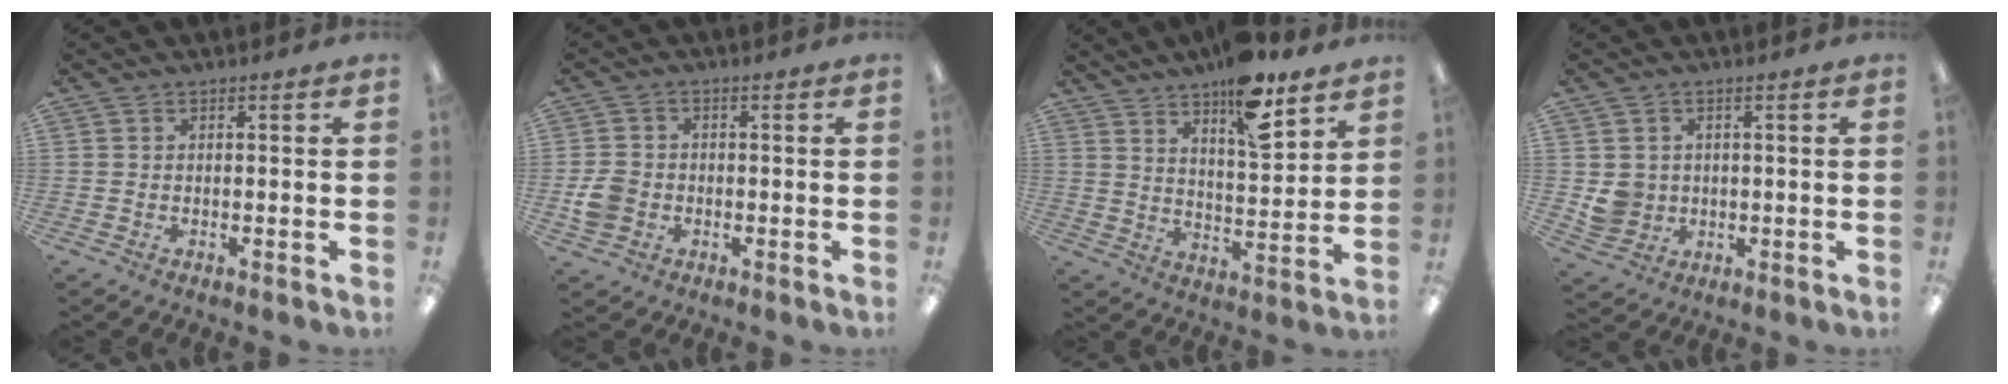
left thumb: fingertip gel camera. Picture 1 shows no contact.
{"total": 5.0, "force": [-1.4, 4.3, 2.3], "torque": [-0.036, 0.008, -0.025]}
{"total": 13.1, "force": [10.0, 4.0, 7.5], "torque": [-0.111, -0.063, 0.171]}
{"total": 4.7, "force": [0.7, 4.6, 0.9], "torque": [-0.011, 0.006, 0.017]}